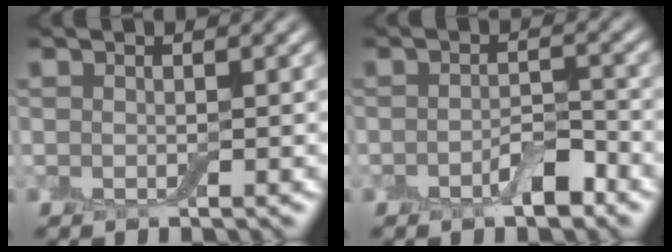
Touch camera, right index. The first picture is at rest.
{"total": 2.8, "force": [-1.4, 1.2, 2.0], "torque": [-0.030, 0.005, -0.022]}